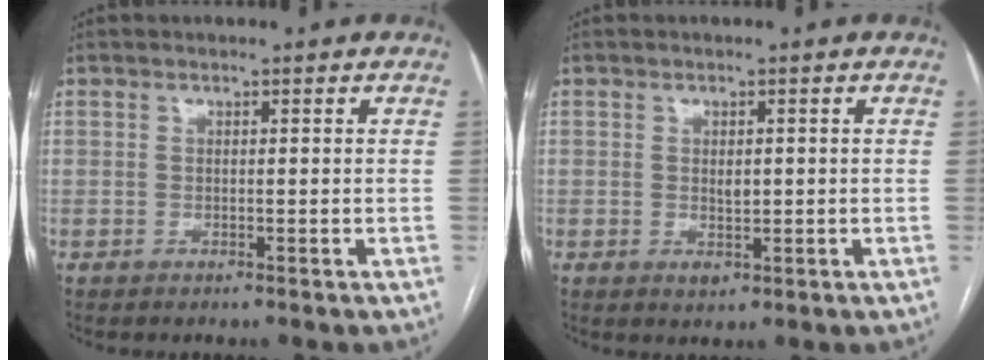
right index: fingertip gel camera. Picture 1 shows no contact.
{"total": 2.2, "force": [-0.1, 1.3, 1.8], "torque": [-0.030, -0.003, 0.004]}